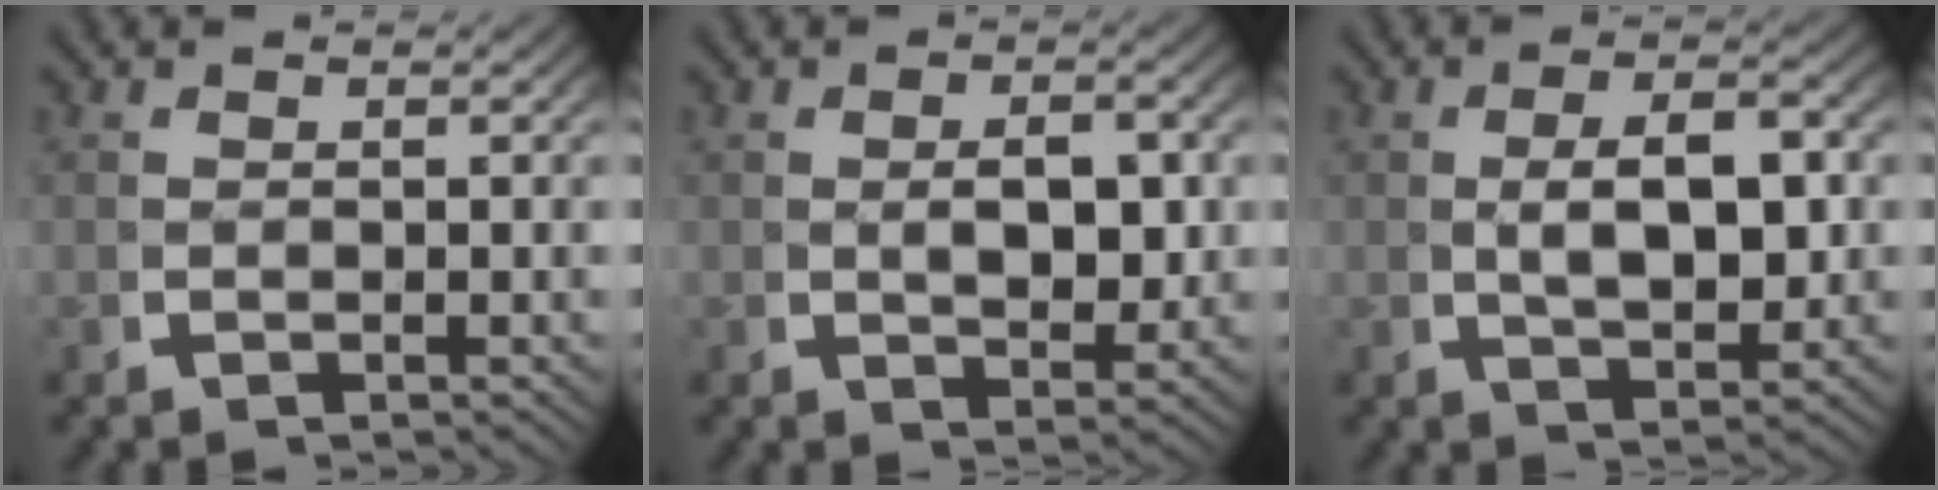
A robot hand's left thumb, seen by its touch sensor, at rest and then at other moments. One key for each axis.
{"total": 3.5, "fx": 0.2, "fy": 2.2, "fz": 2.7, "tx": -0.042, "ty": -0.009, "tz": 0.010}
{"total": 5.1, "fx": 0.3, "fy": 2.7, "fz": 4.2, "tx": -0.071, "ty": -0.008, "tz": 0.014}